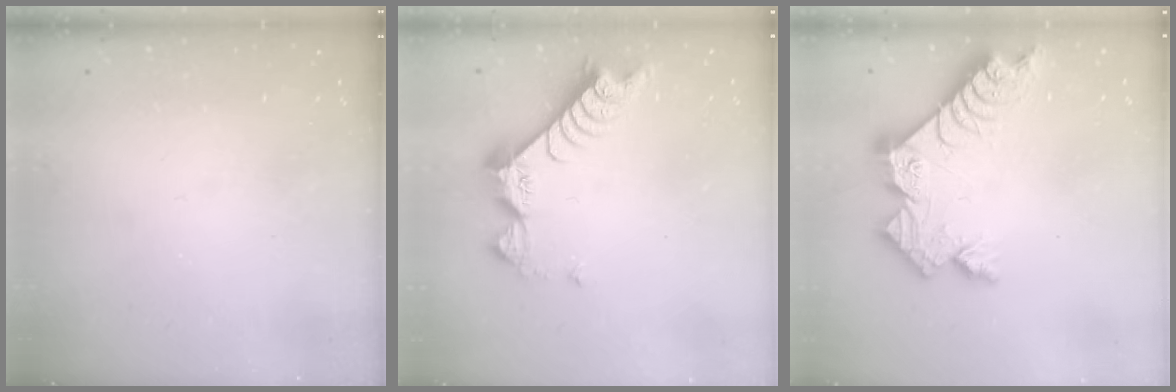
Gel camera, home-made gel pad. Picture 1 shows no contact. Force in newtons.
{"total": 9.1, "press": 9.1, "slide": 0.6}
{"total": 11.2, "press": 11.2, "slide": 0.8}